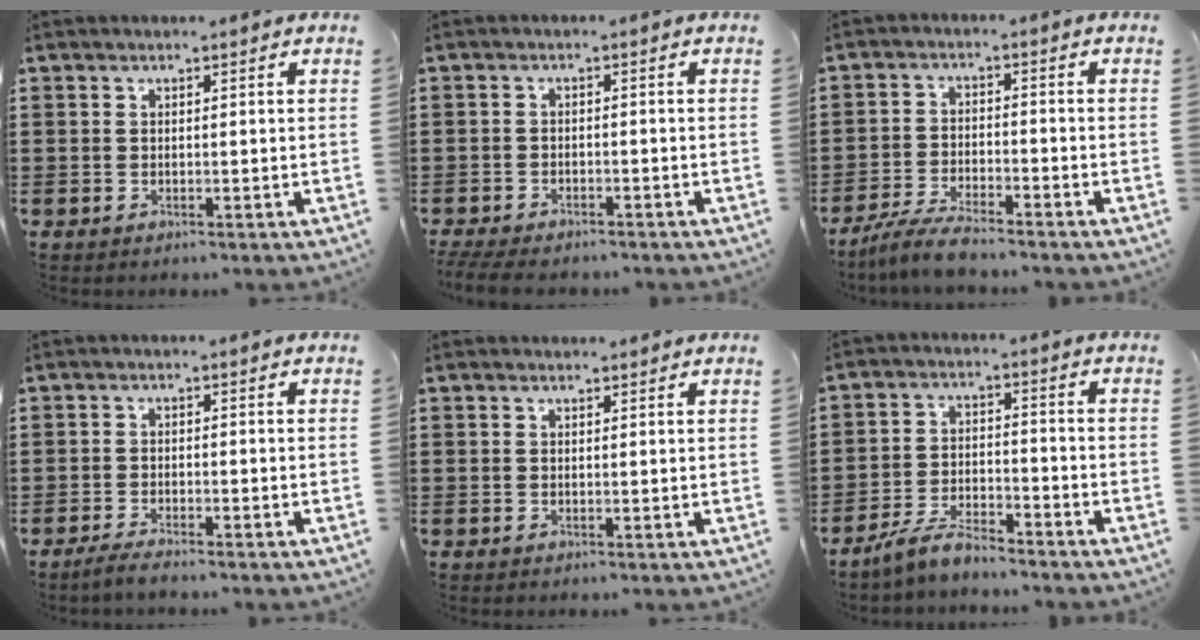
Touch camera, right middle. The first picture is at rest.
{"total": 2.5, "force": [-2.5, 0.3, 0.5], "torque": [-0.018, -0.001, -0.054]}
{"total": 4.9, "force": [-4.4, 0.3, 2.0], "torque": [-0.054, -0.009, -0.090]}
{"total": 1.9, "force": [-1.6, 0.0, 0.9], "torque": [-0.016, 0.002, -0.031]}
{"total": 0.6, "force": [0.6, 0.0, -0.1], "torque": [0.008, -0.003, 0.009]}
{"total": 5.5, "force": [-5.2, 0.7, 1.8], "torque": [-0.042, 0.002, -0.104]}